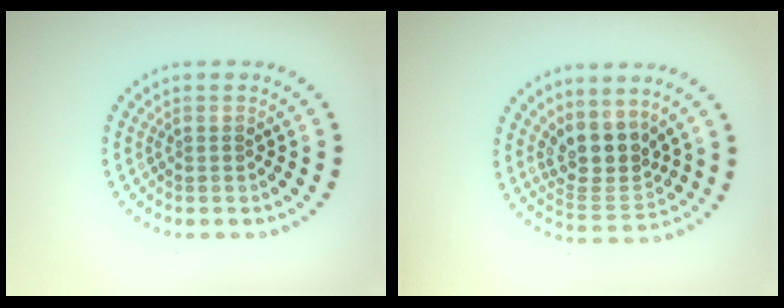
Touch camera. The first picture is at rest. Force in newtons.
{"total": 3.8, "press": 3.1, "slide": 2.3}